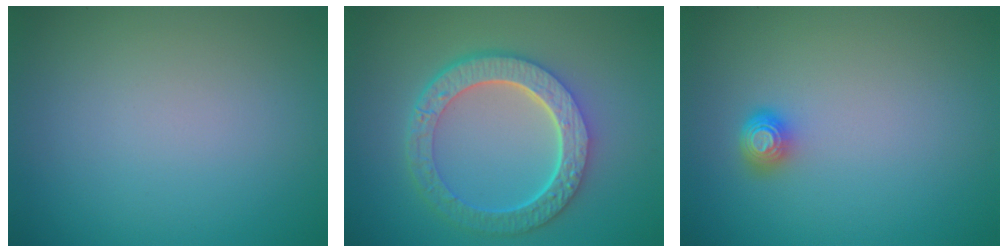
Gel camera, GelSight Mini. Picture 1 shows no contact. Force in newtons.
{"total": 6.8, "press": 5.0, "slide": 4.6}
{"total": 1.6, "press": 1.3, "slide": 0.9}